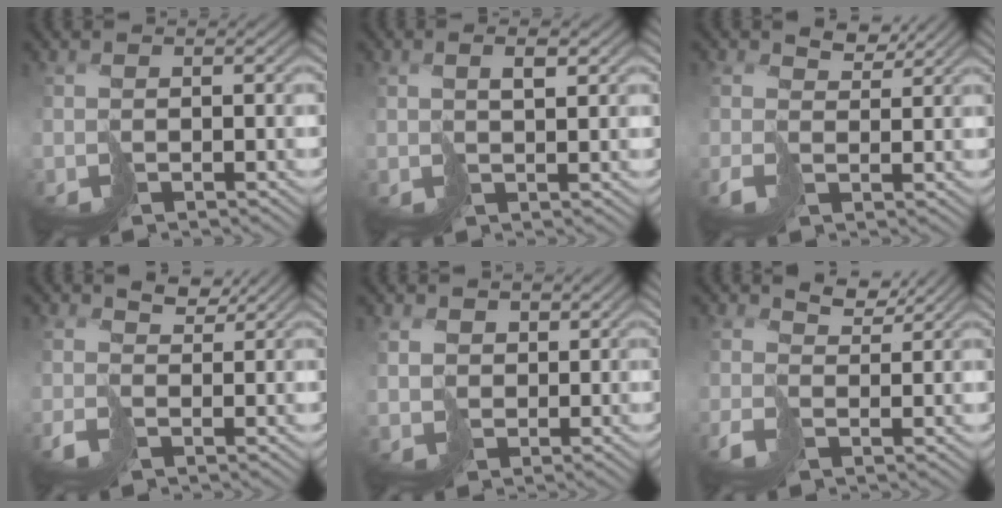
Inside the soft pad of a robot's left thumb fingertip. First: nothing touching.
{"total": 2.3, "force": [1.3, 0.4, 1.8], "torque": [-0.031, 0.006, 0.027]}
{"total": 3.4, "force": [1.1, 2.0, 2.5], "torque": [-0.065, -0.002, 0.016]}
{"total": 3.2, "force": [1.1, 2.0, 2.3], "torque": [-0.060, -0.003, 0.017]}
{"total": 3.2, "force": [2.2, 2.3, 0.2], "torque": [-0.019, 0.000, 0.046]}
{"total": 3.7, "force": [1.6, 2.1, 2.7], "torque": [-0.068, -0.004, 0.026]}